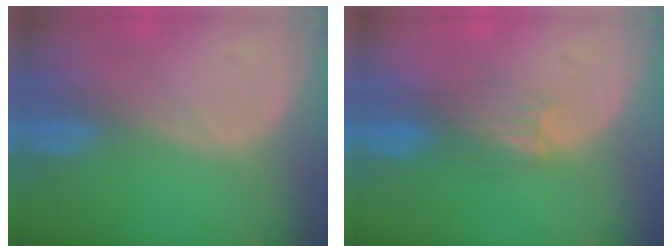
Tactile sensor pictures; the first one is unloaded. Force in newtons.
{"total": 3.3, "press": 3.2, "slide": 0.6}